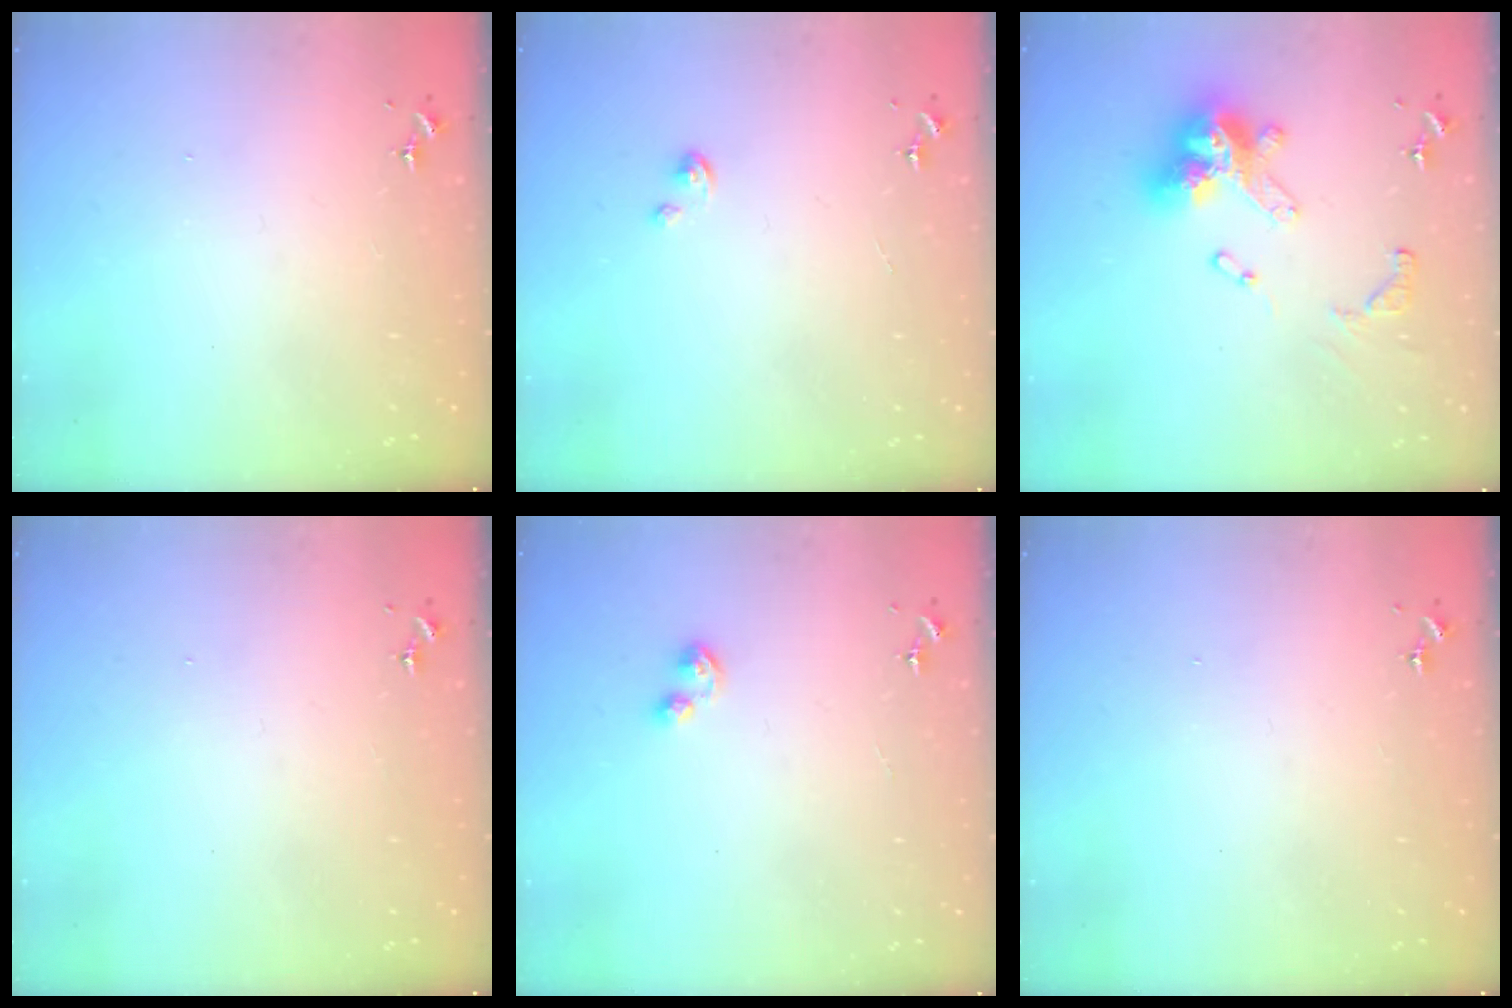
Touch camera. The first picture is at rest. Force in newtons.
{"total": 1.8, "press": 1.8, "slide": 0.2}
{"total": 16.7, "press": 16.7, "slide": 1.6}
{"total": 0.0}
{"total": 5.1, "press": 5.0, "slide": 0.6}
{"total": 0.0}